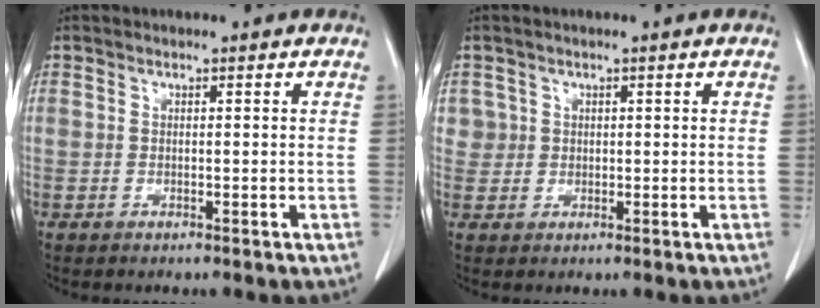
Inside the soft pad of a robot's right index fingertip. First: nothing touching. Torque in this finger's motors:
{"motor_torque": [0.04, 0.00, 0.09, 0.00]}